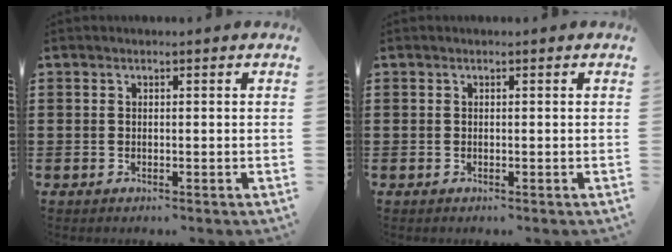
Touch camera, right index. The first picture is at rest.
{"total": 0.0}